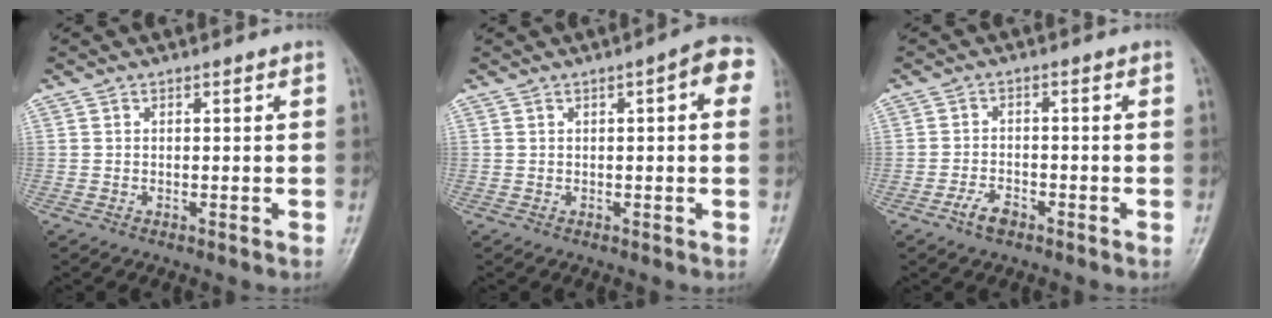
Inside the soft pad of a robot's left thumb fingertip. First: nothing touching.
{"total": 6.2, "force": [1.7, 1.9, 5.6], "torque": [-0.060, 0.015, 0.012]}
{"total": 3.3, "force": [-2.3, 1.7, 1.7], "torque": [-0.033, 0.015, -0.042]}